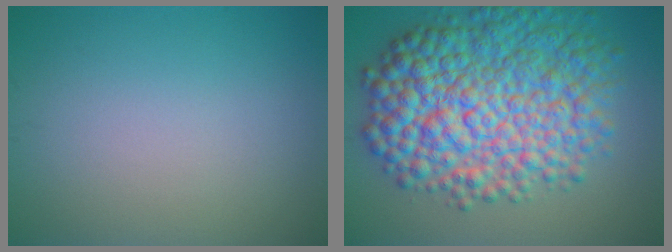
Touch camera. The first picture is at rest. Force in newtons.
{"total": 12.1, "press": 12.1, "slide": 0.1}